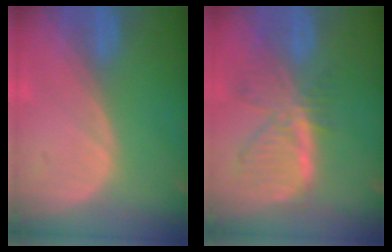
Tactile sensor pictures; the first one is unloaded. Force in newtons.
{"total": 7.7, "press": 6.8, "slide": 3.5}